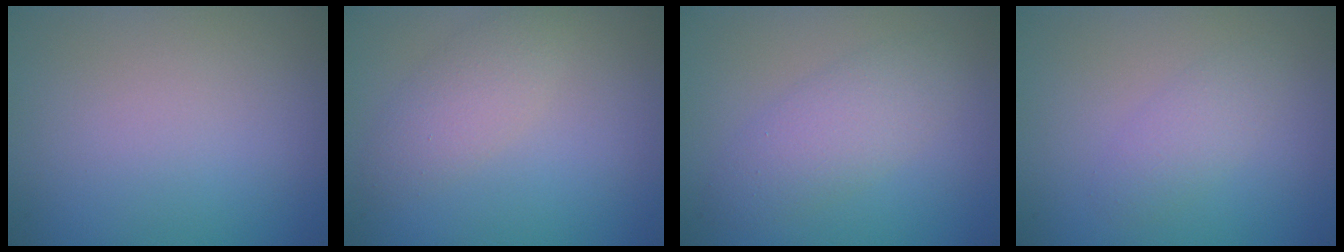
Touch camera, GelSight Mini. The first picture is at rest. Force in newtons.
{"total": 2.6, "press": 2.6, "slide": 0.2}
{"total": 3.4, "press": 3.4, "slide": 0.1}
{"total": 1.9, "press": 1.9, "slide": 0.2}